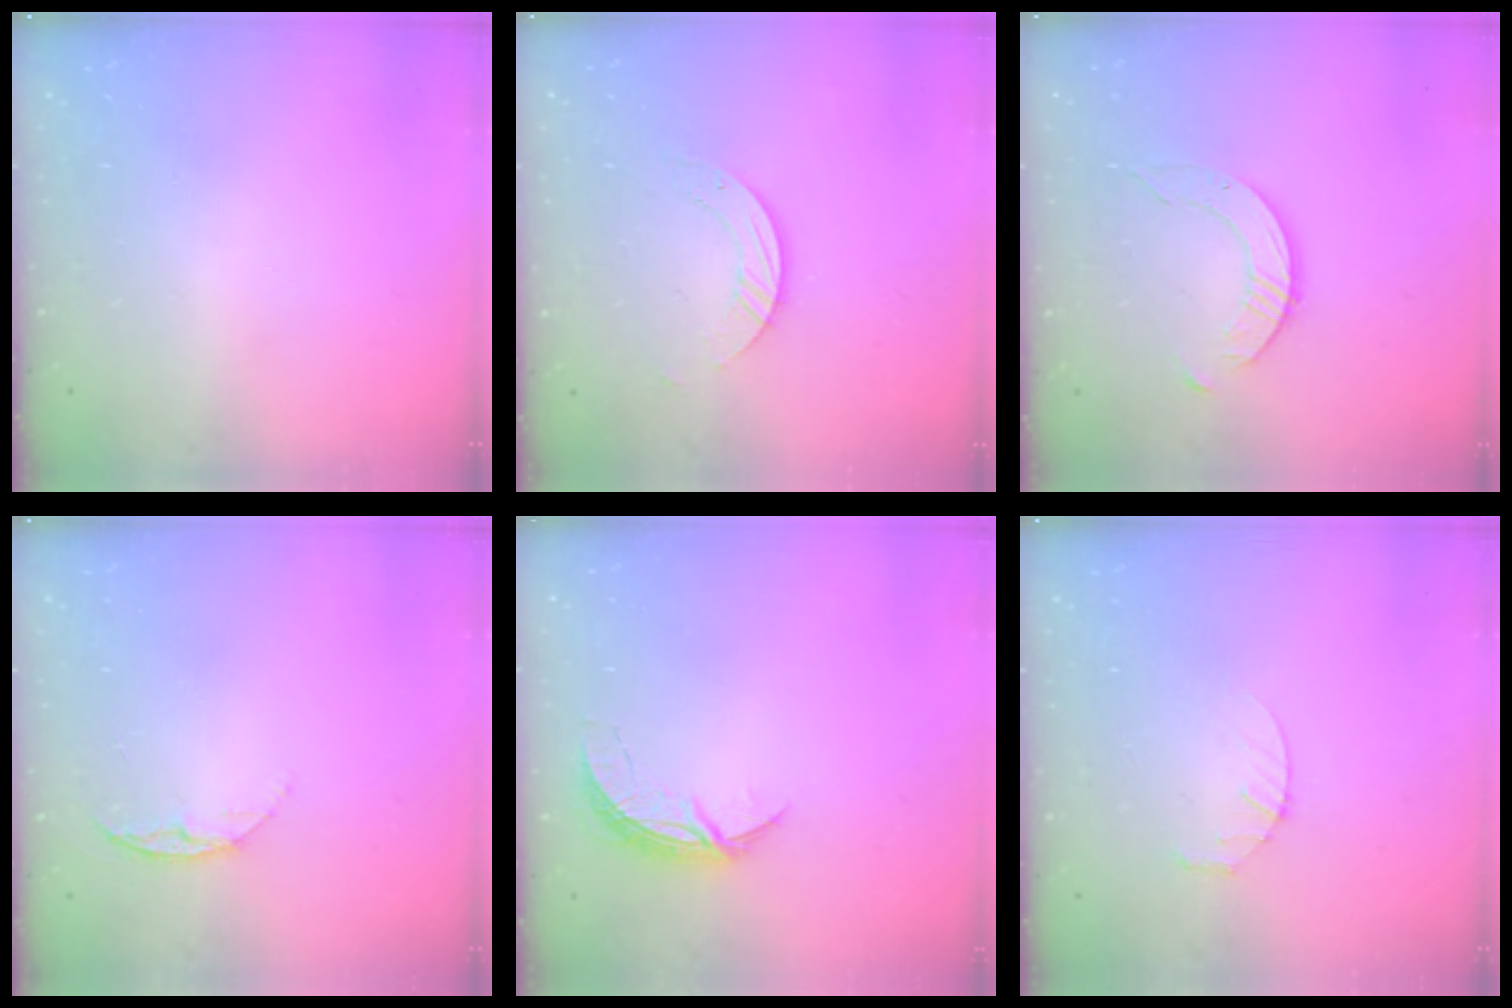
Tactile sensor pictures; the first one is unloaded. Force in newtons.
{"total": 3.9, "press": 3.9, "slide": 0.1}
{"total": 3.4, "press": 3.3, "slide": 0.4}
{"total": 6.4, "press": 6.3, "slide": 0.7}
{"total": 6.5, "press": 6.5, "slide": 0.4}
{"total": 2.8, "press": 2.8, "slide": 0.4}